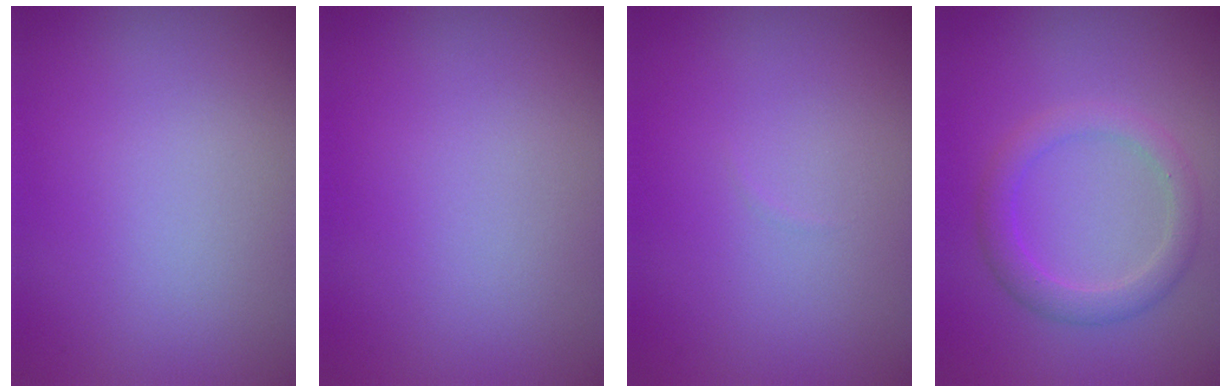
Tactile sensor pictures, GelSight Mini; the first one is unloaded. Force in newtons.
{"total": 0.0}
{"total": 0.0}
{"total": 2.7, "press": 2.7, "slide": 0.0}